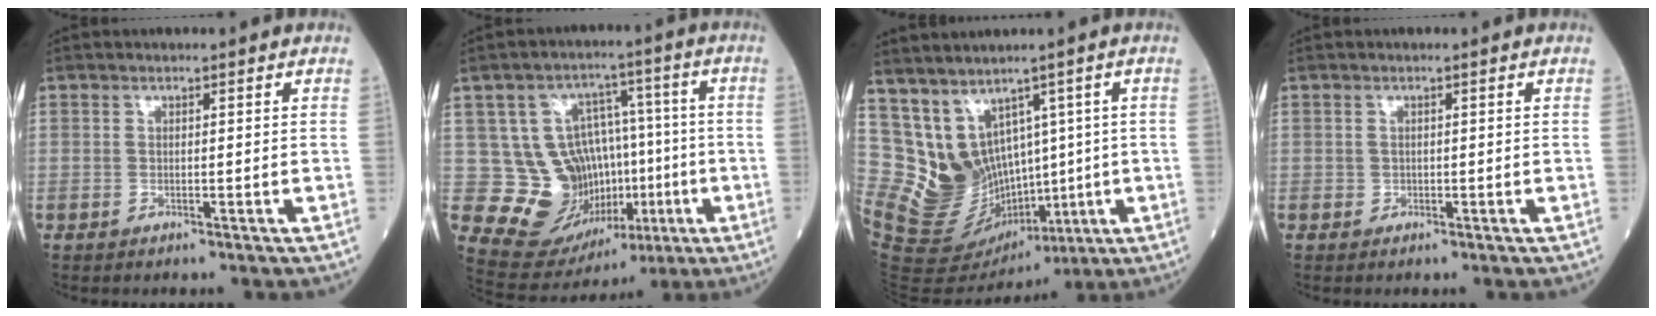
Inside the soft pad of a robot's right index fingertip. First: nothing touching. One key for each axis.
{"total": 12.9, "fx": -1.4, "fy": 10.7, "fz": 7.0, "tx": -0.115, "ty": 0.040, "tz": 0.008}
{"total": 12.6, "fx": 3.0, "fy": 10.4, "fz": 6.5, "tx": -0.138, "ty": 0.044, "tz": 0.106}
{"total": 0.0}